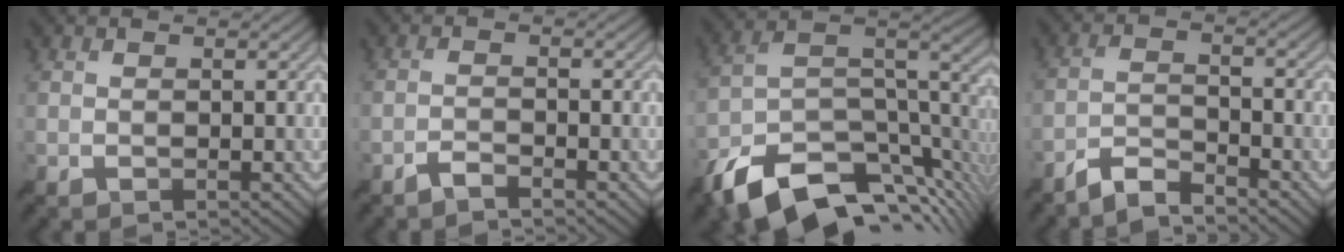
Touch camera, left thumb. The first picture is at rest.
{"total": 1.6, "force": [-1.3, 0.2, 0.9], "torque": [-0.019, 0.005, -0.032]}
{"total": 14.2, "force": [-8.4, 6.7, 9.4], "torque": [-0.205, -0.009, -0.137]}
{"total": 4.3, "force": [-3.9, 0.7, 1.8], "torque": [-0.038, 0.005, -0.084]}